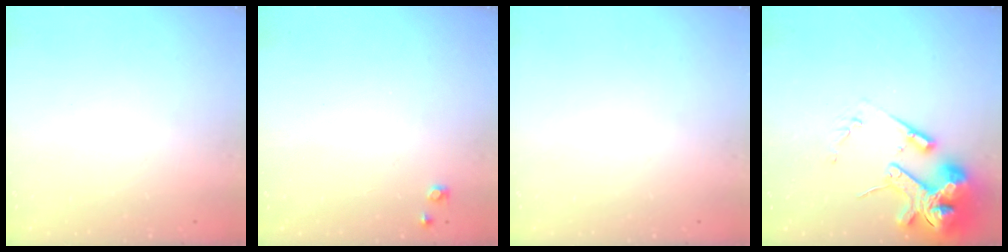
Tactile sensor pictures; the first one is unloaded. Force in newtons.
{"total": 5.1, "press": 5.1, "slide": 0.6}
{"total": 0.0}
{"total": 15.8, "press": 15.6, "slide": 2.2}